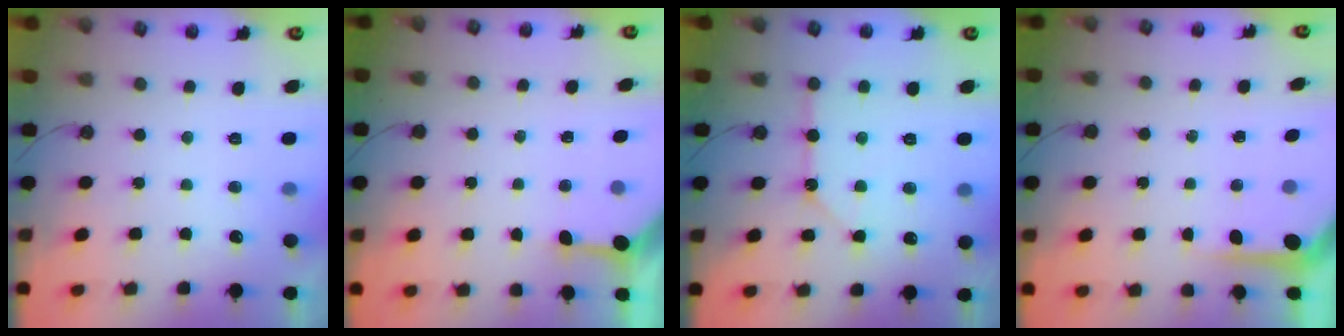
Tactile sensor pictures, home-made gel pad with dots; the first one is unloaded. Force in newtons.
{"total": 3.5, "press": 3.5, "slide": 0.3}
{"total": 11.0, "press": 10.9, "slide": 1.4}
{"total": 3.8, "press": 3.8, "slide": 0.4}